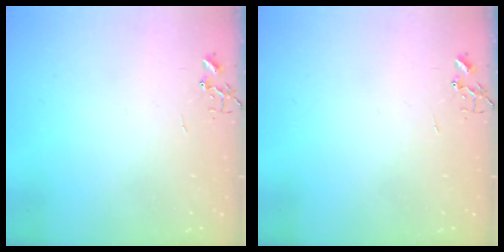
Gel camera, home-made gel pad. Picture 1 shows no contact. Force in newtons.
{"total": 0.0}